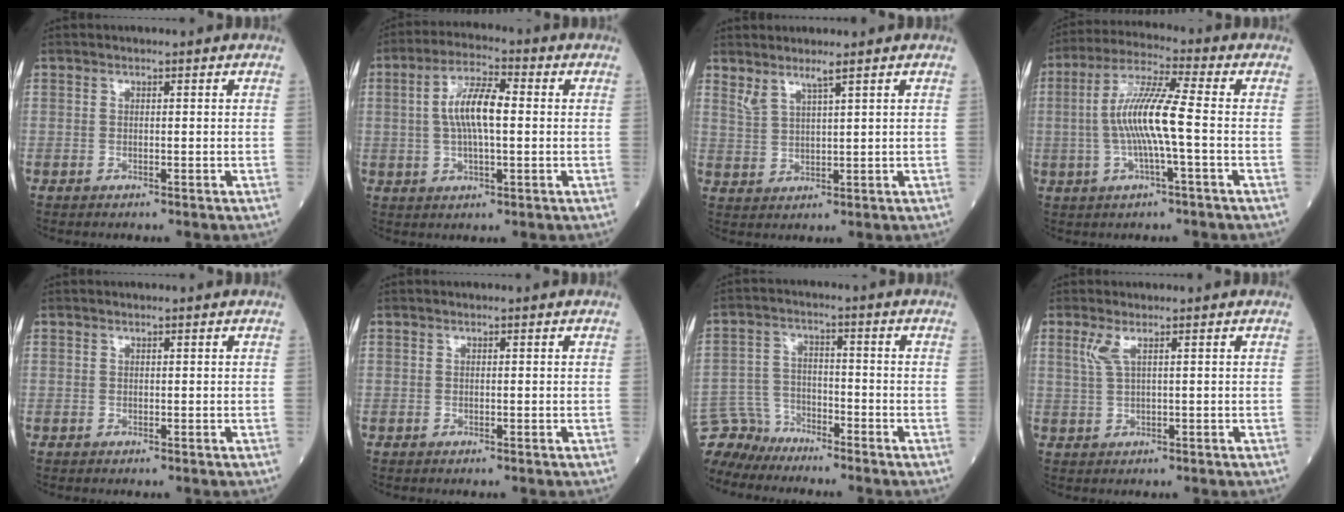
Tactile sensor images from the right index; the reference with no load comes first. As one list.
[{"total": 8.2, "force": [0.7, 2.2, 7.9], "torque": [-0.157, 0.014, 0.011]}, {"total": 3.2, "force": [2.6, -0.2, 1.9], "torque": [-0.045, -0.007, 0.056]}, {"total": 9.8, "force": [-1.0, 0.3, 9.8], "torque": [-0.194, 0.009, -0.025]}, {"total": 0.0}, {"total": 0.0}, {"total": 6.4, "force": [-6.1, 1.6, -1.1], "torque": [0.015, 0.007, -0.122]}, {"total": 2.4, "force": [1.2, 0.1, 2.1], "torque": [-0.059, 0.006, 0.030]}]